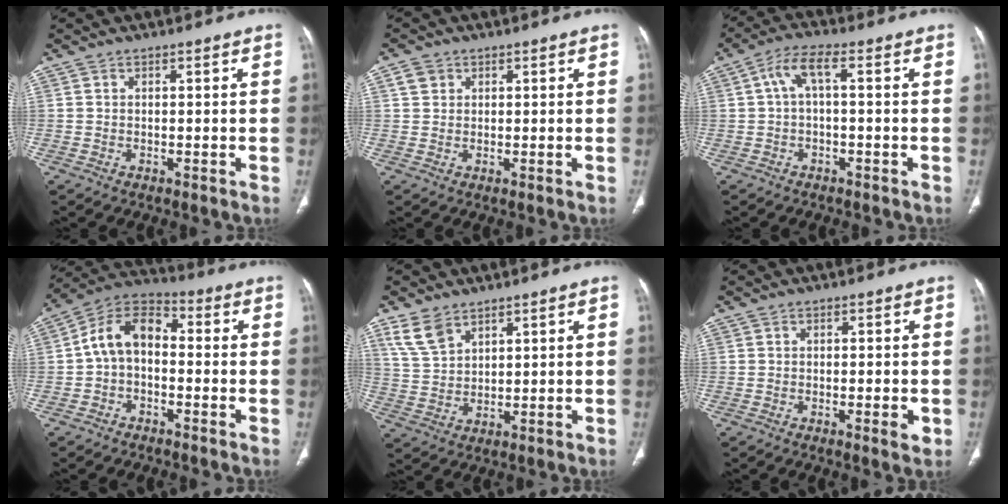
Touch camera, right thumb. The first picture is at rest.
{"total": 2.5, "force": [1.1, 2.1, 0.7], "torque": [0.001, 0.002, 0.020]}
{"total": 4.7, "force": [0.2, 1.5, 4.5], "torque": [-0.097, 0.027, -0.001]}
{"total": 9.7, "force": [-0.7, 6.4, 7.2], "torque": [-0.113, 0.035, -0.031]}
{"total": 6.4, "force": [4.4, 3.5, 3.0], "torque": [-0.047, -0.014, 0.101]}
{"total": 2.8, "force": [-0.9, 0.6, 2.6], "torque": [-0.037, -0.005, -0.011]}